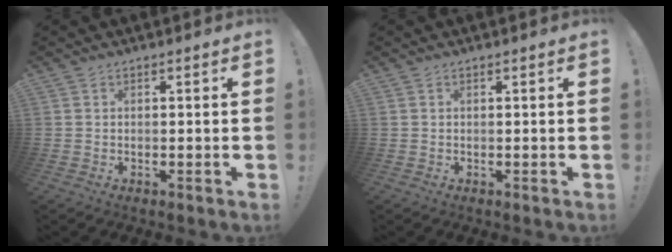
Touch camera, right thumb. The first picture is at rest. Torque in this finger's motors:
{"motor_torque": [0.01, 0.01, 0.00, 0.00, 0.00]}